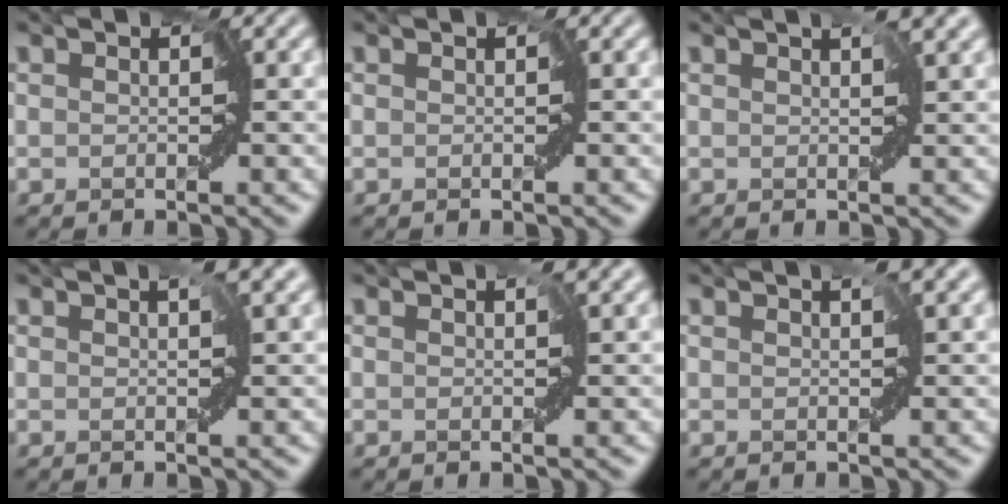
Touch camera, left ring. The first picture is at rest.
{"total": 0.0}
{"total": 2.3, "force": [1.2, 0.6, 1.9], "torque": [-0.028, 0.005, 0.021]}
{"total": 2.4, "force": [1.1, 0.6, 2.0], "torque": [-0.031, 0.006, 0.020]}
{"total": 1.3, "force": [0.7, 0.4, 1.0], "torque": [-0.013, 0.004, 0.012]}
{"total": 1.8, "force": [0.9, 0.4, 1.5], "torque": [-0.023, 0.006, 0.017]}